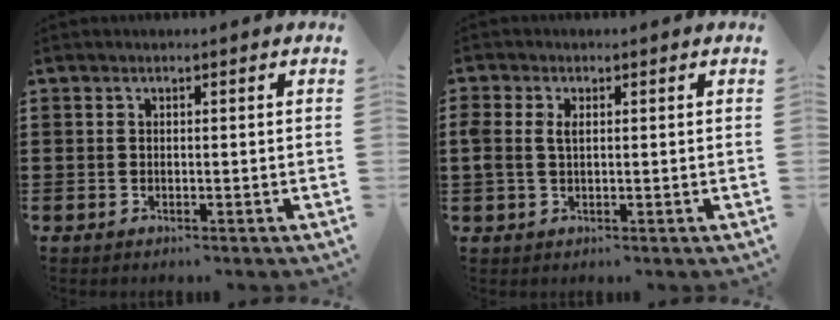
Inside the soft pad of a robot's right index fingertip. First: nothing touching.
{"total": 2.2, "force": [0.4, 1.2, 1.7], "torque": [-0.038, 0.008, 0.005]}